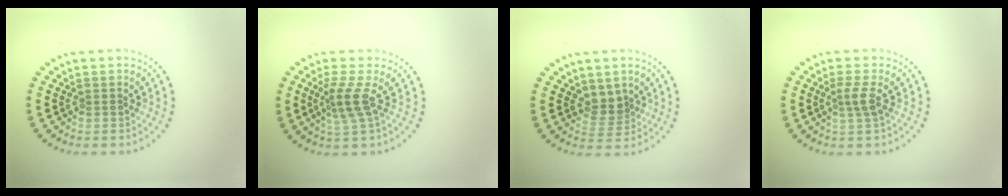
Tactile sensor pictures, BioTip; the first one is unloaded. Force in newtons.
{"total": 2.7, "press": 1.9, "slide": 1.9}
{"total": 2.1, "press": 1.6, "slide": 1.3}
{"total": 1.8, "press": 1.4, "slide": 1.1}